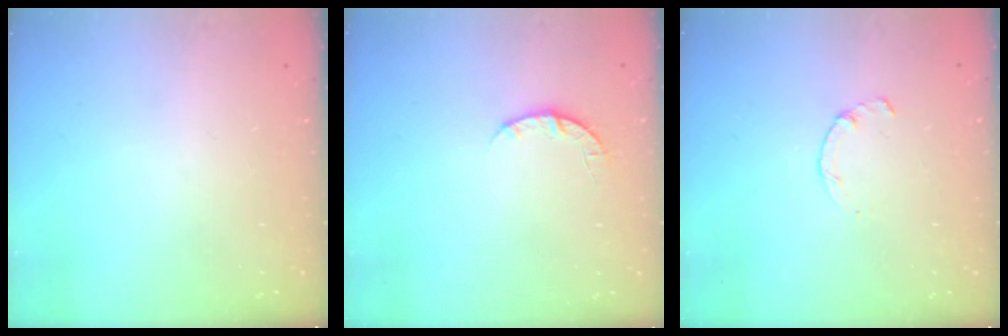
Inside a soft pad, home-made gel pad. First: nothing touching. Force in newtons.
{"total": 3.2, "press": 3.2, "slide": 0.5}
{"total": 0.9, "press": 0.8, "slide": 0.3}